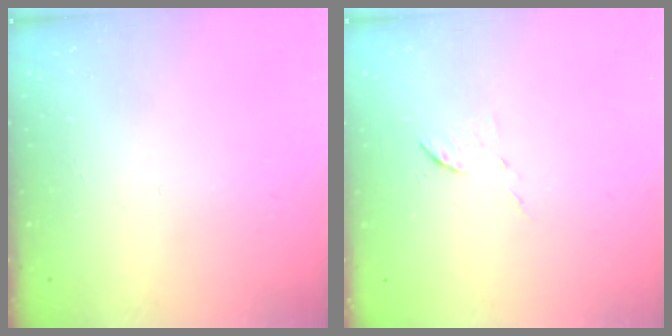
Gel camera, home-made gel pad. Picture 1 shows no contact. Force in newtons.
{"total": 5.3, "press": 5.3, "slide": 0.6}